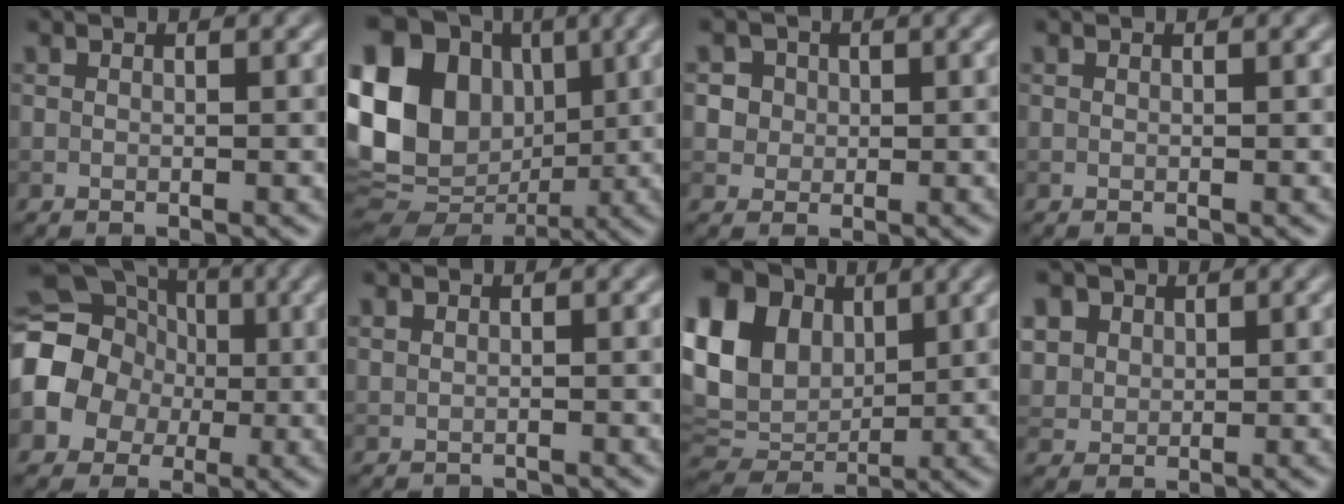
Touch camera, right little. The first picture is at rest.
{"total": 17.3, "force": [1.4, 14.0, 10.0], "torque": [-0.213, 0.012, 0.018]}
{"total": 4.2, "force": [1.5, 3.5, 1.6], "torque": [-0.019, 0.016, 0.022]}
{"total": 0.0}
{"total": 13.1, "force": [-1.0, 11.6, 6.0], "torque": [-0.138, 0.010, -0.055]}
{"total": 0.8, "force": [-0.8, -0.1, -0.3], "torque": [0.009, -0.007, -0.017]}
{"total": 15.3, "force": [4.1, 11.8, 8.9], "torque": [-0.221, 0.036, 0.067]}
{"total": 5.0, "force": [2.4, 3.8, 2.0], "torque": [-0.070, 0.010, 0.044]}